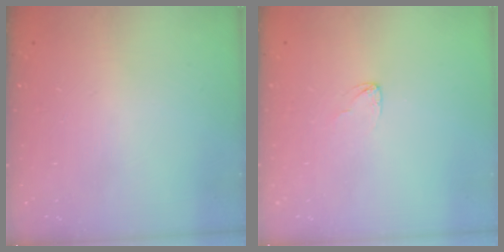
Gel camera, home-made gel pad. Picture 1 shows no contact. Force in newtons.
{"total": 2.9, "press": 2.9, "slide": 0.2}